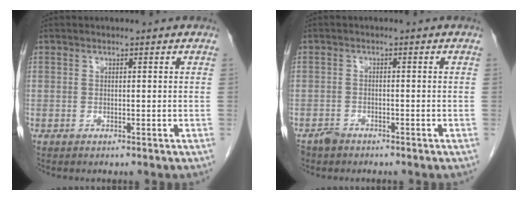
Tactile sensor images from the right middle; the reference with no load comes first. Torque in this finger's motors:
{"motor_torque": [-0.35, -0.11, 0.00, 0.00]}